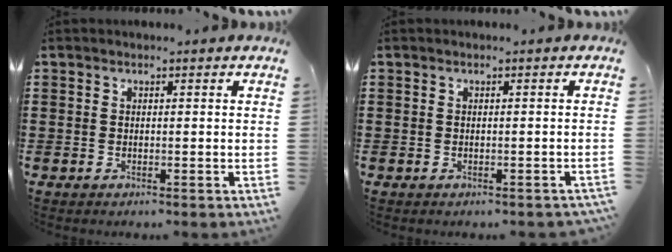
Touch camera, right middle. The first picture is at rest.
{"total": 0.0}